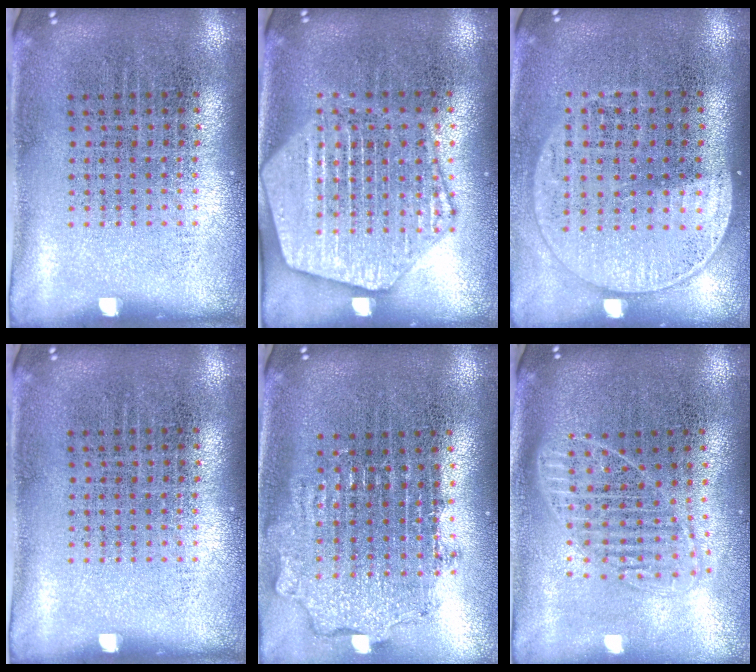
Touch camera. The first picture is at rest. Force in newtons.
{"total": 3.2, "press": 3.1, "slide": 0.4}
{"total": 1.5, "press": 1.4, "slide": 0.6}
{"total": 0.0}
{"total": 1.9, "press": 1.5, "slide": 1.1}
{"total": 1.8, "press": 1.6, "slide": 1.0}